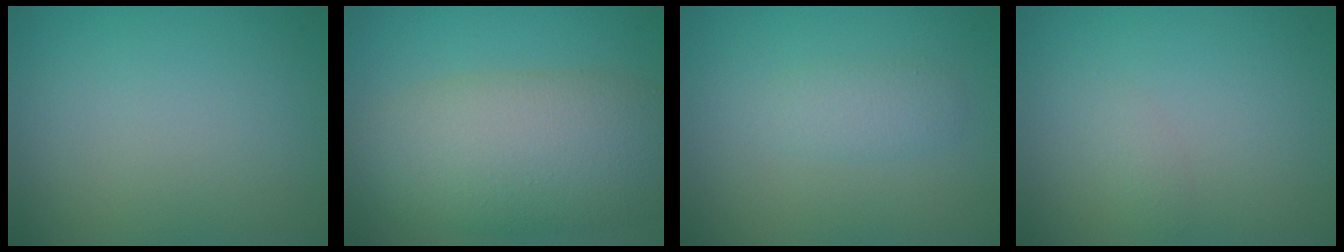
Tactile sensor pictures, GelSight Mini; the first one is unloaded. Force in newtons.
{"total": 9.2, "press": 9.2, "slide": 0.5}
{"total": 1.7, "press": 1.7, "slide": 0.1}
{"total": 0.8, "press": 0.8, "slide": 0.0}